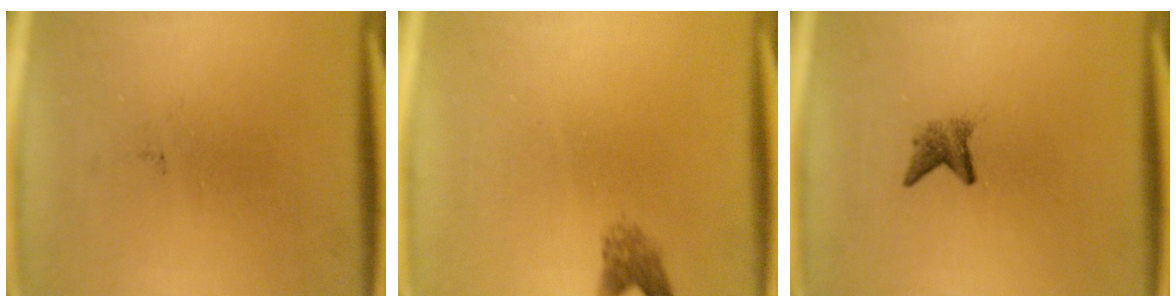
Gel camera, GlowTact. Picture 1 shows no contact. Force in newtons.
{"total": 2.1}
{"total": 2.0}